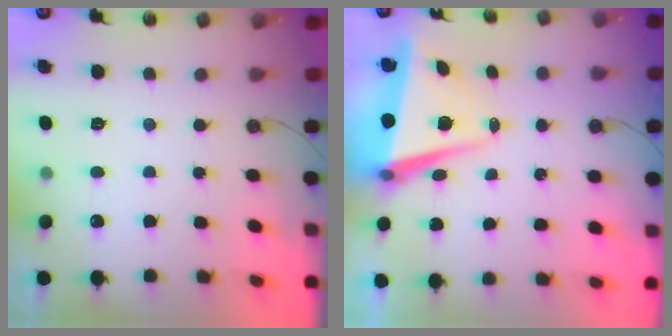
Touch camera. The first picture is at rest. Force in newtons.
{"total": 7.0, "press": 6.8, "slide": 1.9}